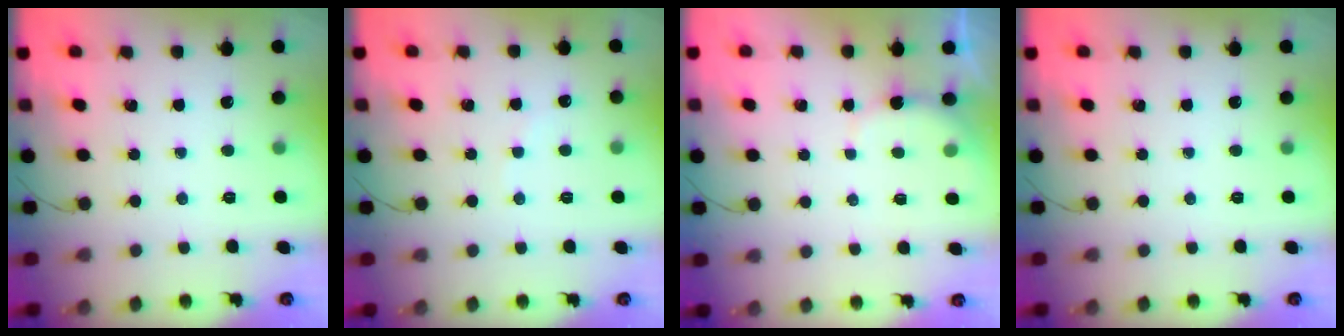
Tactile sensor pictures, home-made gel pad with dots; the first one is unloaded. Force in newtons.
{"total": 4.0, "press": 3.9, "slide": 0.8}
{"total": 2.3, "press": 2.2, "slide": 0.6}
{"total": 0.0}